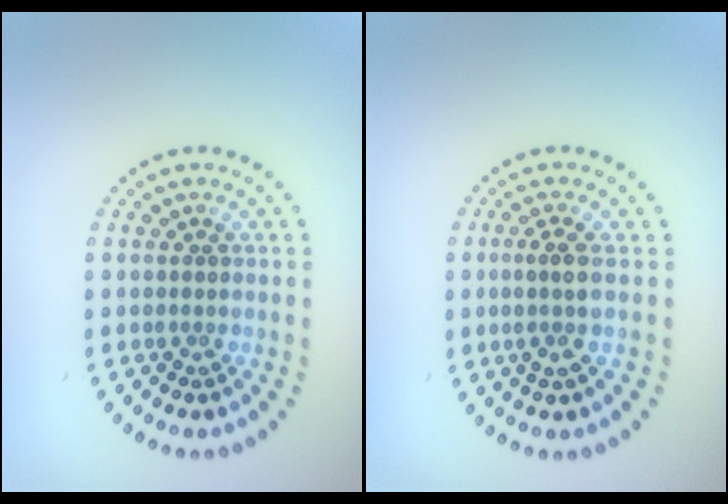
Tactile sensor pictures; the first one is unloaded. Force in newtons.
{"total": 2.0, "press": 1.7, "slide": 1.1}